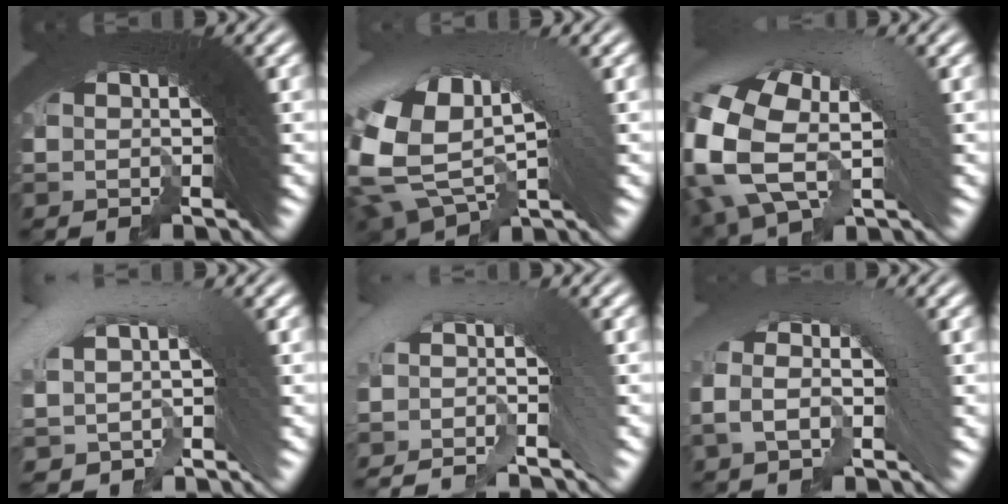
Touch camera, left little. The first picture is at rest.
{"total": 8.8, "force": [0.3, 6.4, 5.9], "torque": [-0.129, -0.010, 0.018]}
{"total": 9.0, "force": [0.7, 6.1, 6.5], "torque": [-0.141, 0.000, 0.014]}
{"total": 2.8, "force": [0.0, 1.4, 2.4], "torque": [-0.046, 0.018, 0.009]}
{"total": 3.5, "force": [-1.5, 1.4, 2.8], "torque": [-0.025, 0.022, -0.031]}
{"total": 3.2, "force": [0.0, 1.8, 2.7], "torque": [-0.034, 0.019, -0.007]}